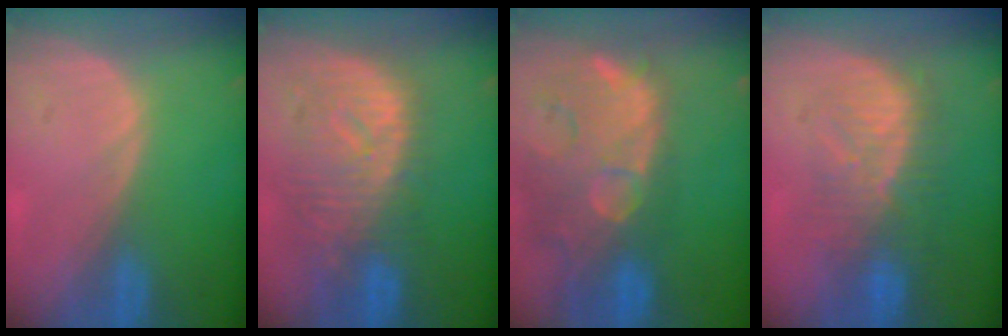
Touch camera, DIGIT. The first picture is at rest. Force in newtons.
{"total": 10.8, "press": 9.6, "slide": 5.0}
{"total": 14.8, "press": 11.8, "slide": 8.9}
{"total": 8.4, "press": 8.2, "slide": 2.0}